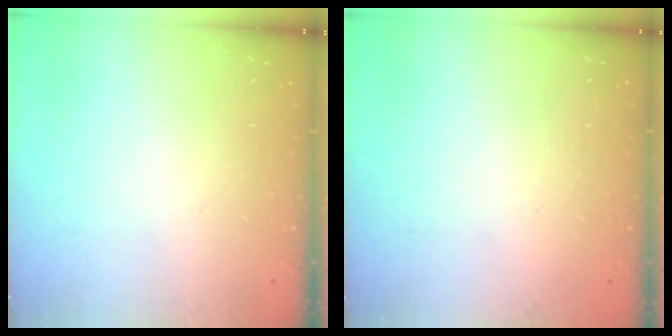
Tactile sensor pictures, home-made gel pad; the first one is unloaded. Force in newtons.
{"total": 2.3, "press": 2.3, "slide": 0.1}